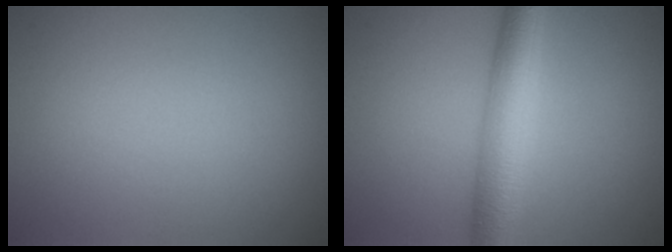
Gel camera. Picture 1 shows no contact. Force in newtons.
{"total": 5.0, "press": 5.0, "slide": 0.1}